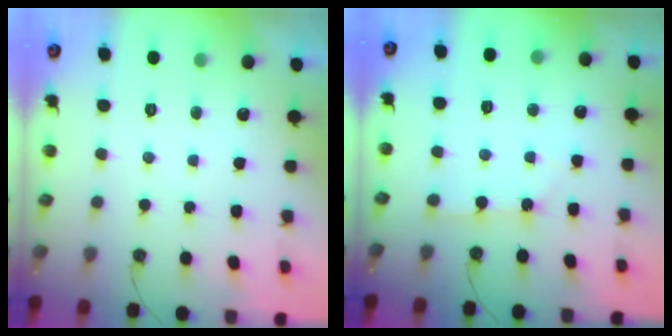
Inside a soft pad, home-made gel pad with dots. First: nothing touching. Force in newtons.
{"total": 1.4, "press": 1.4, "slide": 0.2}